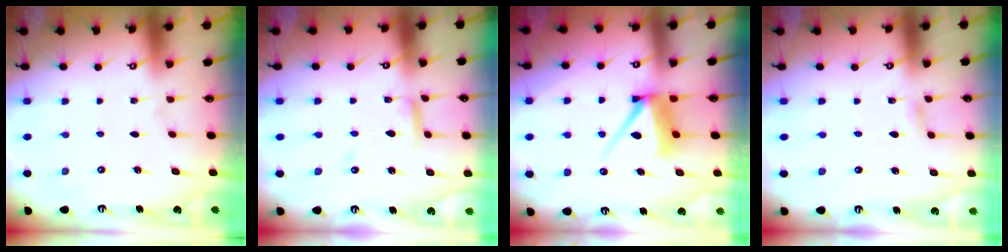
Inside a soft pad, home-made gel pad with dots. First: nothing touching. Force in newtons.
{"total": 5.7, "press": 5.7, "slide": 0.5}
{"total": 8.3, "press": 8.3, "slide": 0.9}
{"total": 2.7, "press": 2.7, "slide": 0.2}